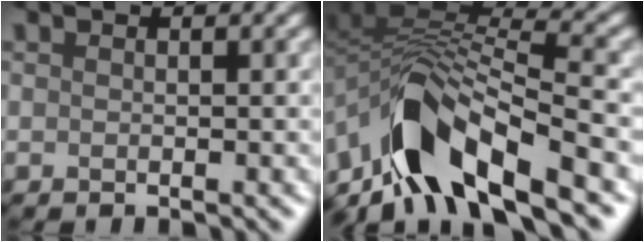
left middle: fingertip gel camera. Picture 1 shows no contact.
{"total": 10.0, "force": [-4.8, 4.5, 7.5], "torque": [-0.133, 0.012, -0.087]}